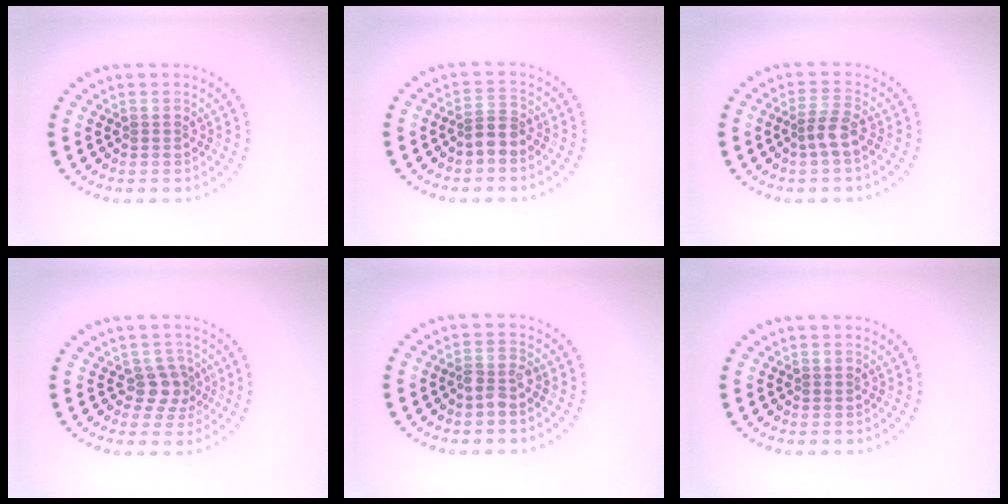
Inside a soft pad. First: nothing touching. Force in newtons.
{"total": 2.0, "press": 1.6, "slide": 1.2}
{"total": 2.0, "press": 1.6, "slide": 1.1}
{"total": 2.5, "press": 1.9, "slide": 1.6}
{"total": 1.7, "press": 1.6, "slide": 0.6}
{"total": 0.0}